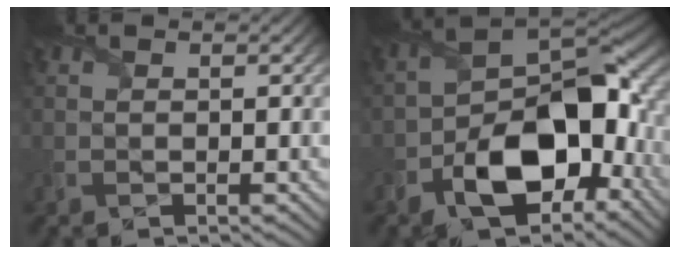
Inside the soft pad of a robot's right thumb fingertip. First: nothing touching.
{"total": 13.7, "force": [-5.1, 7.5, 10.3], "torque": [-0.172, -0.023, -0.093]}